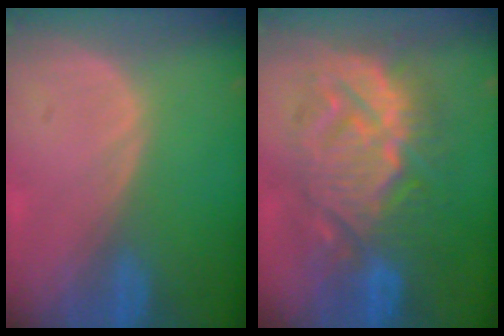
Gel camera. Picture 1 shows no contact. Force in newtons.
{"total": 12.0, "press": 11.9, "slide": 1.0}